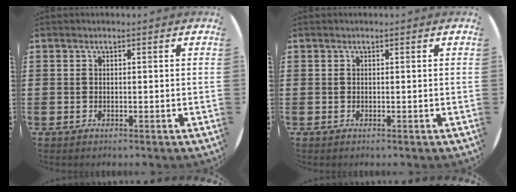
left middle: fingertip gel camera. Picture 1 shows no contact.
{"total": 0.0}